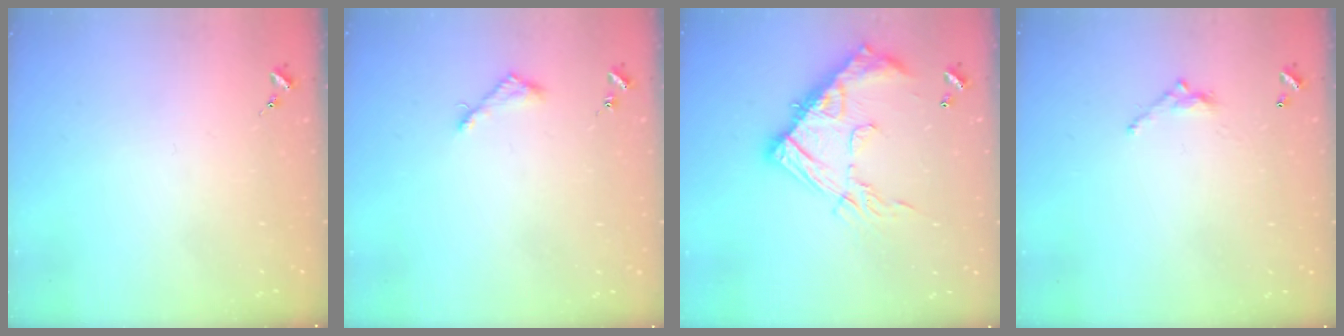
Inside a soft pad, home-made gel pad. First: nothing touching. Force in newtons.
{"total": 3.9, "press": 3.9, "slide": 0.3}
{"total": 19.9, "press": 19.9, "slide": 1.7}
{"total": 5.5, "press": 5.4, "slide": 0.4}